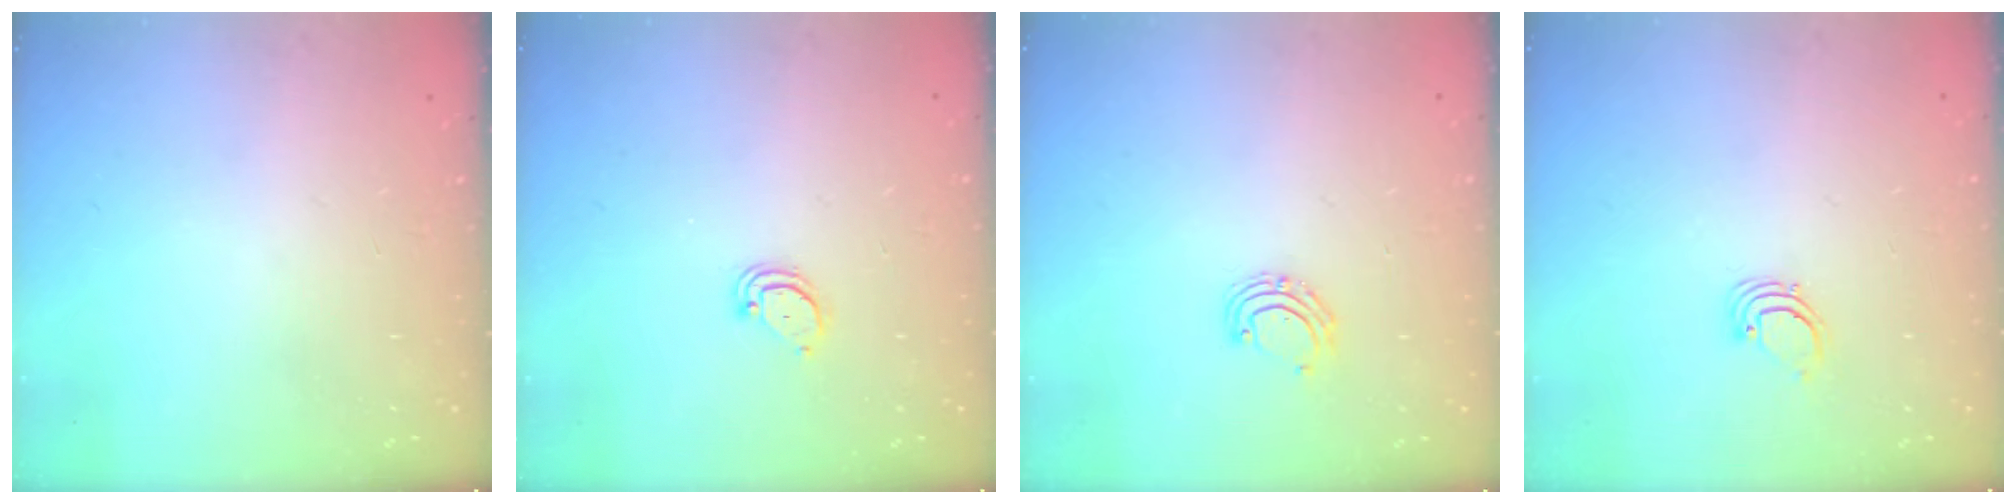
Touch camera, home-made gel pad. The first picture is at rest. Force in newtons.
{"total": 2.6, "press": 2.6, "slide": 0.2}
{"total": 6.0, "press": 5.9, "slide": 1.1}
{"total": 1.9, "press": 1.9, "slide": 0.1}